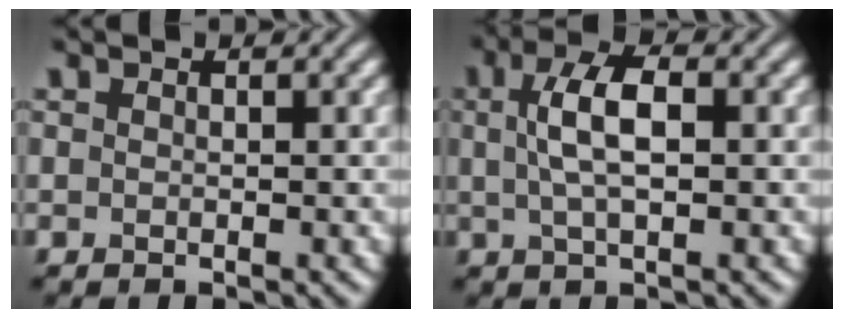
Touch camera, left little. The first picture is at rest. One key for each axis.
{"total": 4.4, "fx": 0.7, "fy": 1.6, "fz": 4.1, "tx": -0.080, "ty": 0.010, "tz": 0.009}